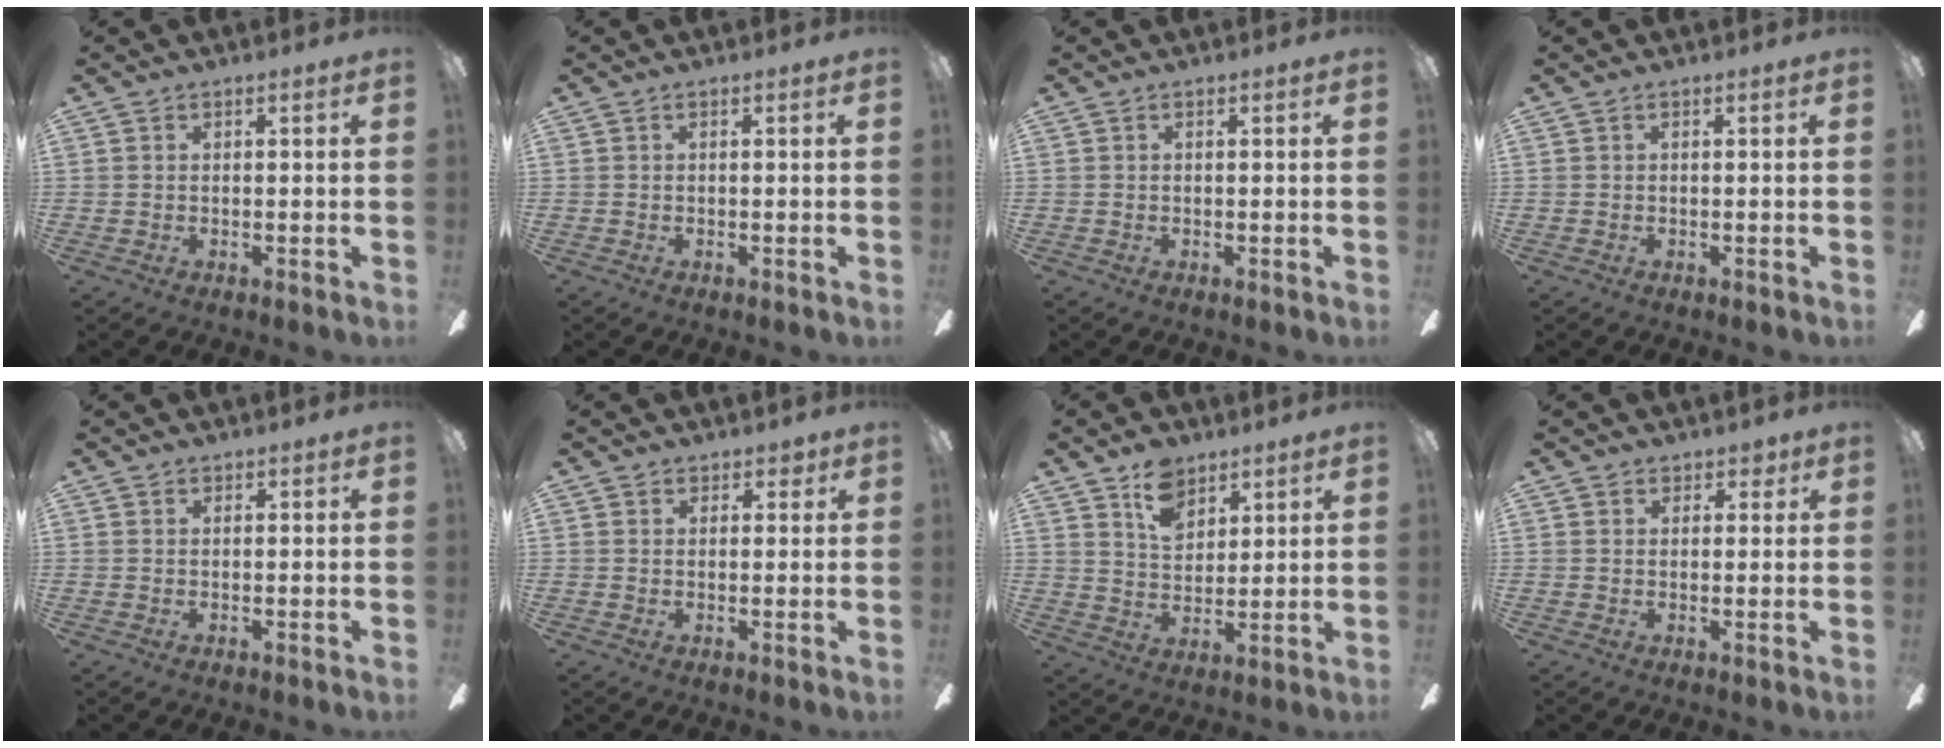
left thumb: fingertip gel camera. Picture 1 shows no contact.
{"total": 0.0}
{"total": 0.0}
{"total": 0.0}
{"total": 0.8, "force": [0.6, 0.5, 0.0], "torque": [0.007, -0.001, 0.009]}
{"total": 2.3, "force": [1.4, 1.7, 0.6], "torque": [0.003, 0.001, 0.023]}
{"total": 9.3, "force": [6.2, 5.9, 3.6], "torque": [-0.053, -0.023, 0.114]}
{"total": 2.6, "force": [1.7, 1.9, 0.5], "torque": [0.001, 0.001, 0.029]}